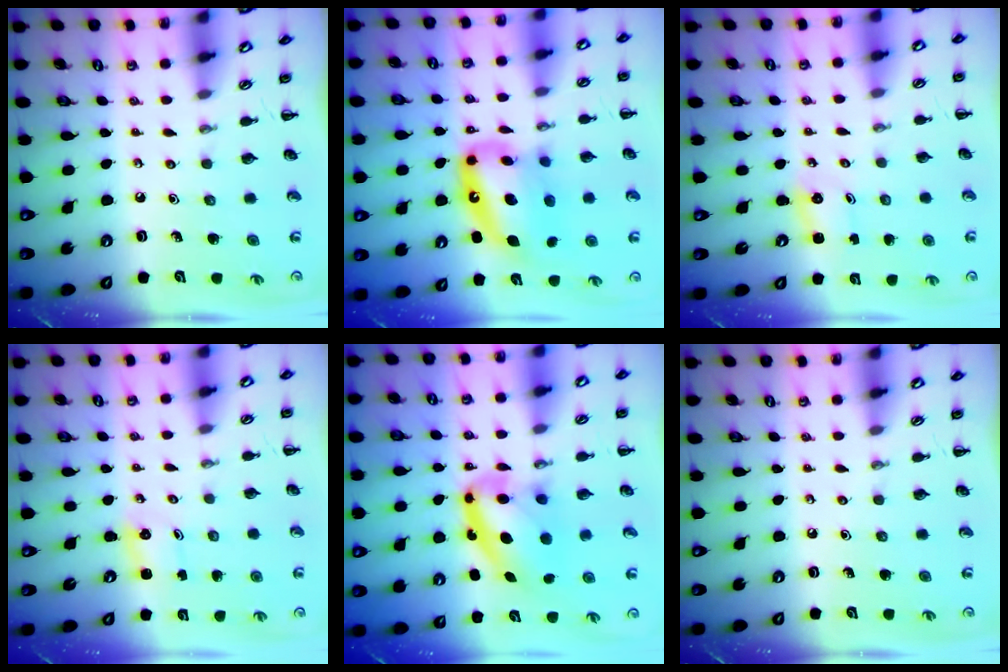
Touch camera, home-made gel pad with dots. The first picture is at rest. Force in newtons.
{"total": 16.9, "press": 16.4, "slide": 4.3}
{"total": 1.3, "press": 1.2, "slide": 0.3}
{"total": 1.1, "press": 1.1, "slide": 0.4}
{"total": 12.4, "press": 12.0, "slide": 3.0}
{"total": 0.0}